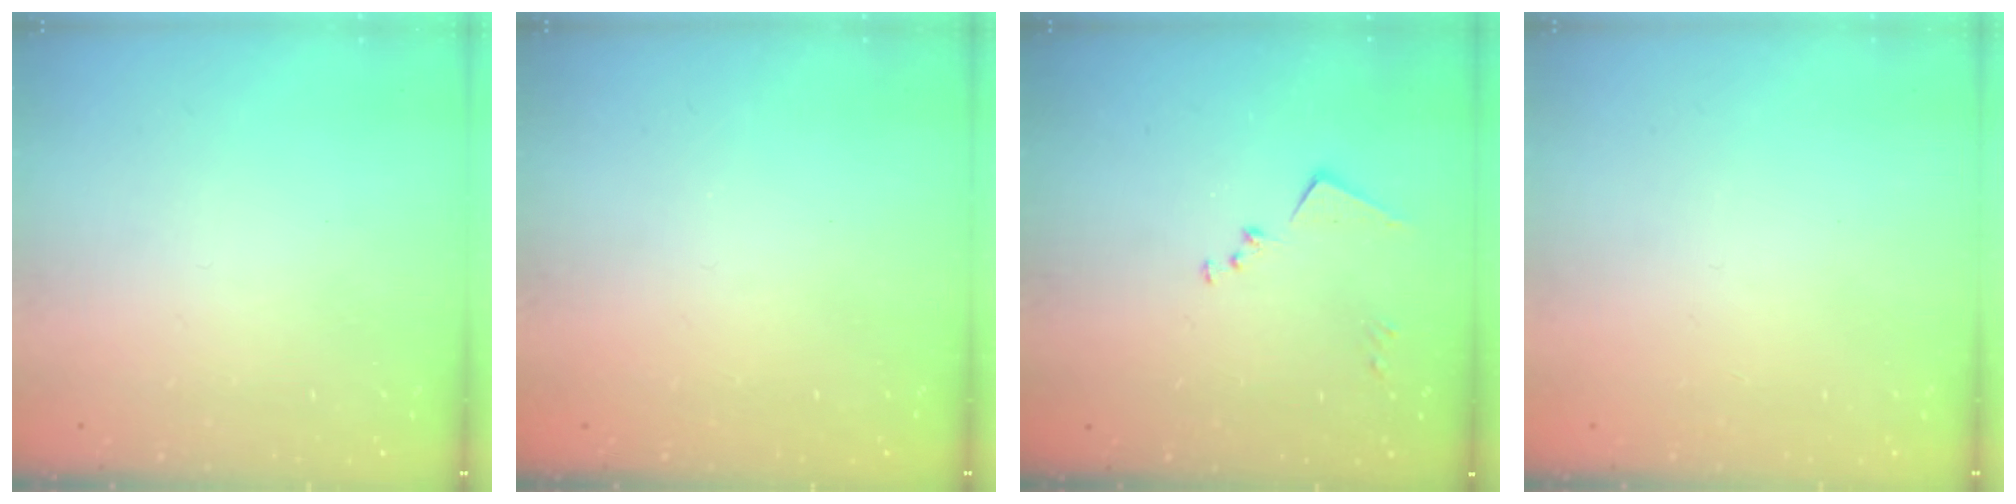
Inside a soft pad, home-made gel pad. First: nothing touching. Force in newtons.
{"total": 1.1, "press": 1.0, "slide": 0.1}
{"total": 9.1, "press": 9.1, "slide": 0.6}
{"total": 0.9, "press": 0.9, "slide": 0.1}